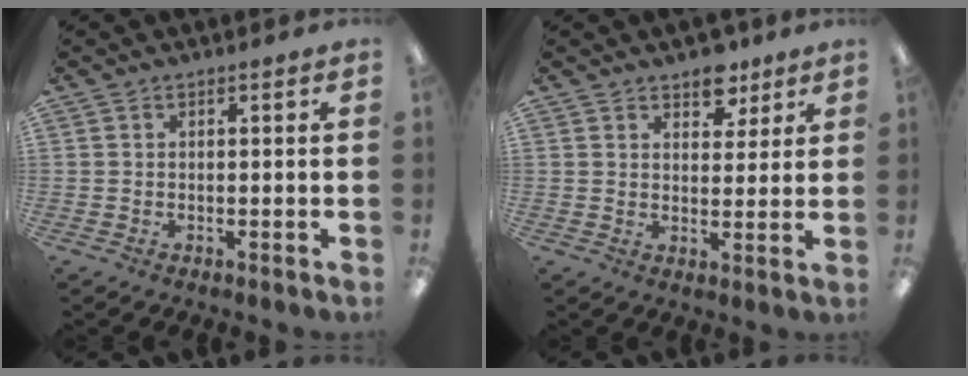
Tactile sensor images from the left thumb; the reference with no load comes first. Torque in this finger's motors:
{"motor_torque": [-0.24, -0.14, -0.36, -0.19, 0.05]}